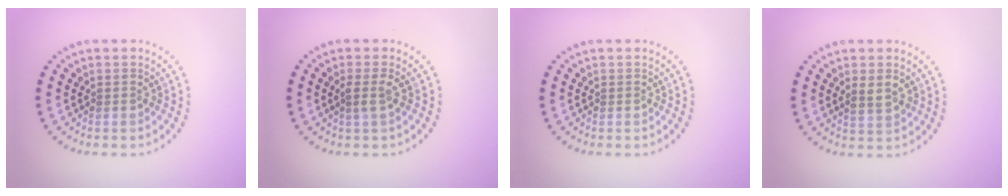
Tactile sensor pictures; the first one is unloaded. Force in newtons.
{"total": 1.3, "press": 1.1, "slide": 0.8}
{"total": 0.0}
{"total": 1.6, "press": 1.5, "slide": 0.5}